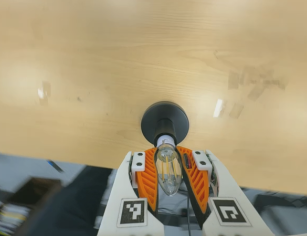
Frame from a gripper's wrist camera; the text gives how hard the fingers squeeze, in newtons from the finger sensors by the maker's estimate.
{"total": 27.2, "left": 29.1, "right": 25.2}